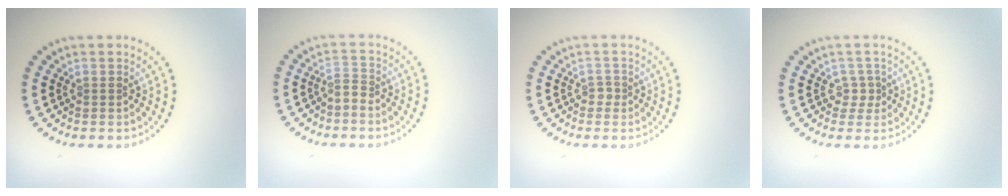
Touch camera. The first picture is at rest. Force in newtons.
{"total": 1.1, "press": 0.5, "slide": 0.9}
{"total": 0.9, "press": 0.6, "slide": 0.6}
{"total": 1.3, "press": 1.0, "slide": 0.9}